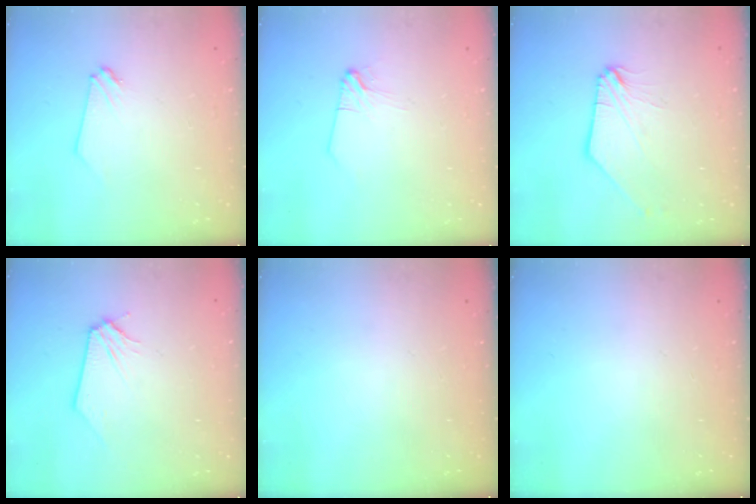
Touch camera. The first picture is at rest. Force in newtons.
{"total": 2.5, "press": 2.5, "slide": 0.5}
{"total": 1.9, "press": 1.9, "slide": 0.5}
{"total": 0.0}
{"total": 0.0}
{"total": 0.0}